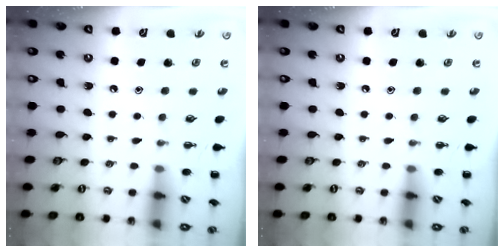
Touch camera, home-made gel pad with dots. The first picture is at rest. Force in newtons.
{"total": 0.0}